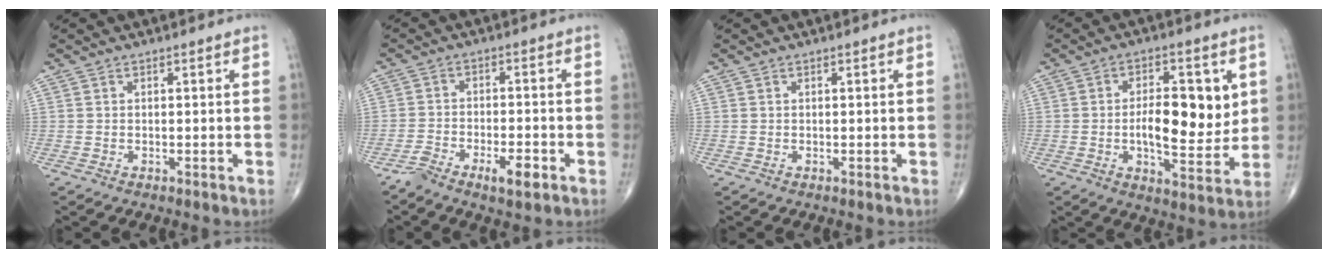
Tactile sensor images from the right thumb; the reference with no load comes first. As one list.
[{"total": 6.1, "force": [-3.8, 1.7, 4.4], "torque": [-0.084, 0.021, -0.063]}, {"total": 0.0}, {"total": 13.0, "force": [1.4, 5.9, 11.5], "torque": [-0.147, -0.012, 0.027]}]